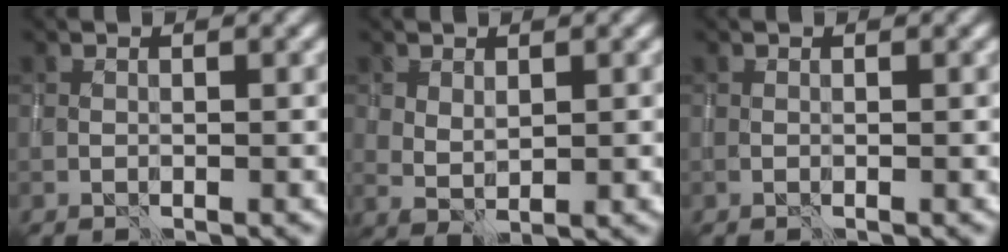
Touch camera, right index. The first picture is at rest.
{"total": 1.3, "force": [0.7, 0.8, 0.9], "torque": [-0.015, 0.000, 0.017]}
{"total": 0.0}